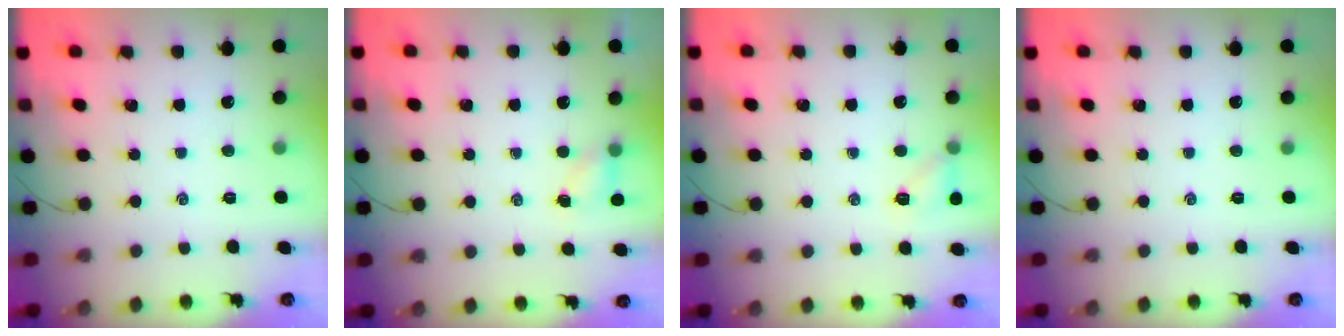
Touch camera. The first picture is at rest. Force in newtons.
{"total": 3.6, "press": 3.5, "slide": 1.1}
{"total": 5.3, "press": 5.1, "slide": 1.3}
{"total": 0.0}